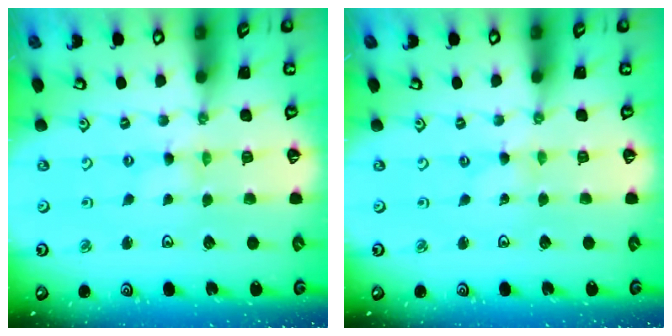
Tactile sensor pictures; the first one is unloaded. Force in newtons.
{"total": 0.0}